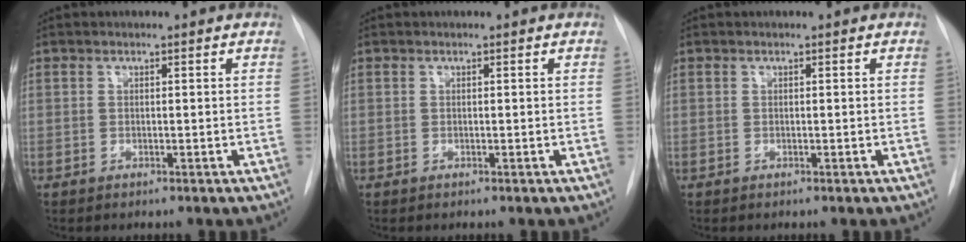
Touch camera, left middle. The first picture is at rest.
{"total": 0.0}
{"total": 0.0}